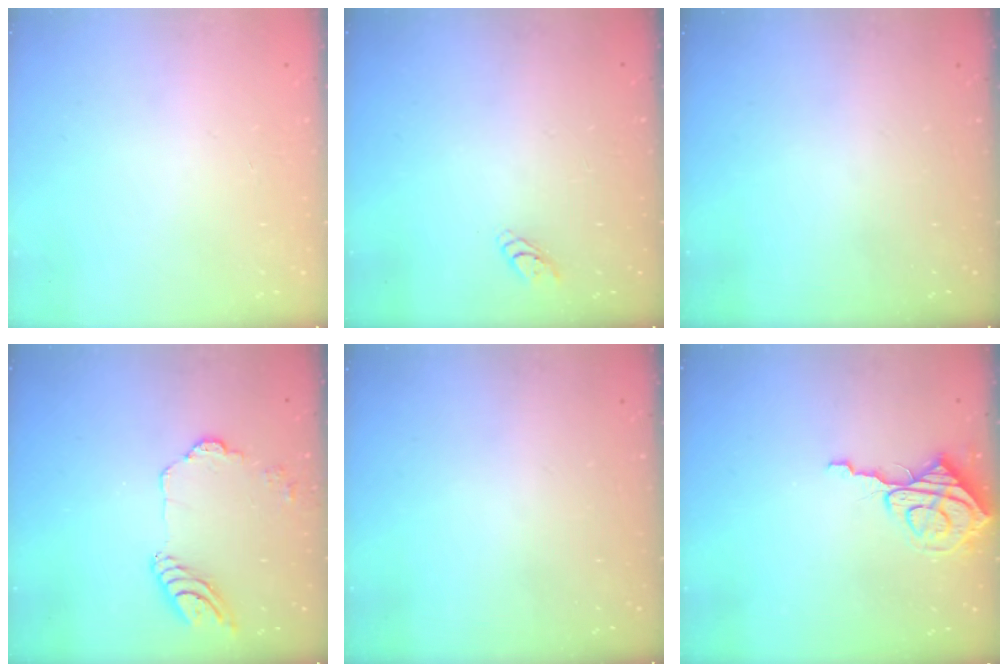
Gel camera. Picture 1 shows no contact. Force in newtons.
{"total": 2.8, "press": 2.8, "slide": 0.3}
{"total": 0.0}
{"total": 12.7, "press": 12.6, "slide": 1.0}
{"total": 0.0}
{"total": 8.6, "press": 8.5, "slide": 0.7}